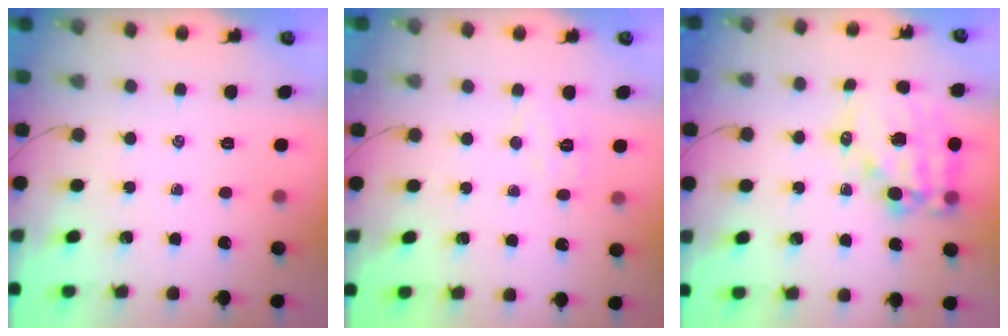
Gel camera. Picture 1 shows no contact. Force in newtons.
{"total": 4.9, "press": 4.8, "slide": 1.1}
{"total": 15.4, "press": 15.2, "slide": 2.3}